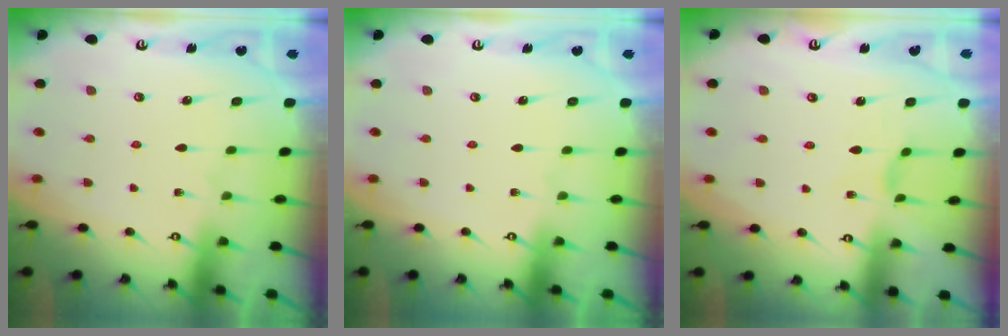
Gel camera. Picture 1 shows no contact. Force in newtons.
{"total": 0.0}
{"total": 1.5, "press": 1.4, "slide": 0.4}